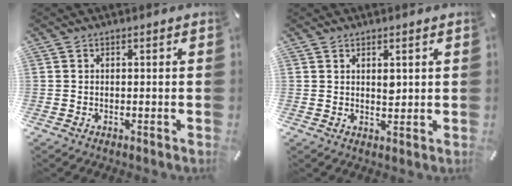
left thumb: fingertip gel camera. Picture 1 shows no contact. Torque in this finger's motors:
{"motor_torque": [0.61, 0.57, 0.29, -0.38, 0.08]}